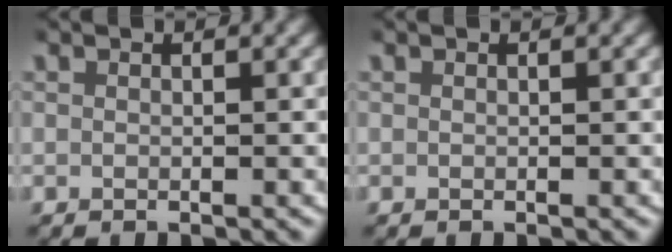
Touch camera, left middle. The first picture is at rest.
{"total": 0.0}